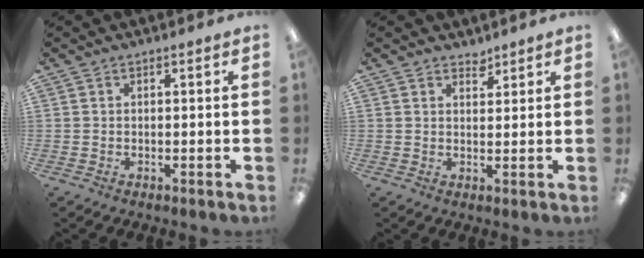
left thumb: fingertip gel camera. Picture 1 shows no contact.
{"total": 2.6, "force": [2.3, 1.2, 0.2], "torque": [0.009, -0.018, 0.039]}